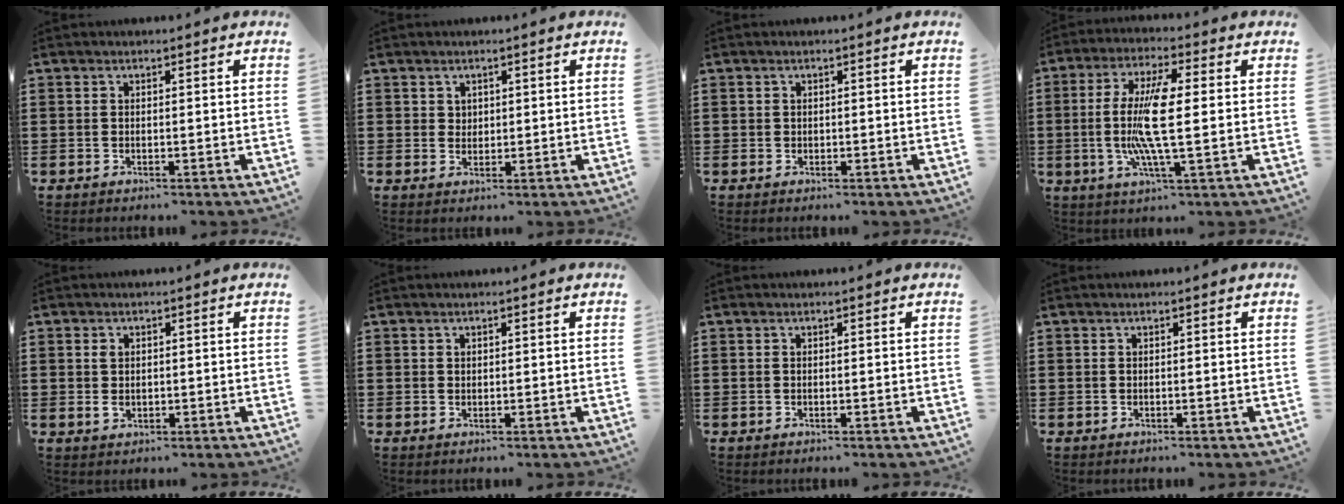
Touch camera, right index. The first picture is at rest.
{"total": 1.6, "force": [0.9, 1.2, 0.3], "torque": [-0.009, 0.006, 0.018]}
{"total": 0.6, "force": [0.2, 0.5, 0.0], "torque": [-0.001, 0.004, 0.003]}
{"total": 10.2, "force": [-0.1, 1.7, 10.1], "torque": [-0.213, -0.014, -0.012]}
{"total": 1.5, "force": [0.2, 0.9, 1.1], "torque": [-0.025, 0.001, 0.005]}
{"total": 0.6, "force": [0.3, 0.5, 0.1], "torque": [-0.004, 0.003, 0.006]}
{"total": 0.0}
{"total": 0.0}